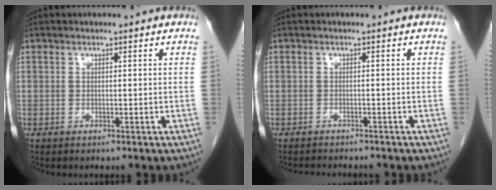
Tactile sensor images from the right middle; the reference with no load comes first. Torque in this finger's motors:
{"motor_torque": [0.02, -0.02, 0.00, 0.01]}